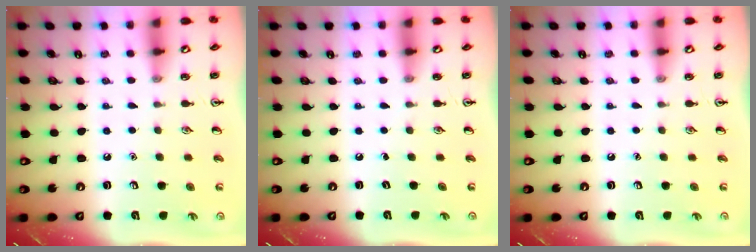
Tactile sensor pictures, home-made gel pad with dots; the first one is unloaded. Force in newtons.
{"total": 0.0}
{"total": 0.0}